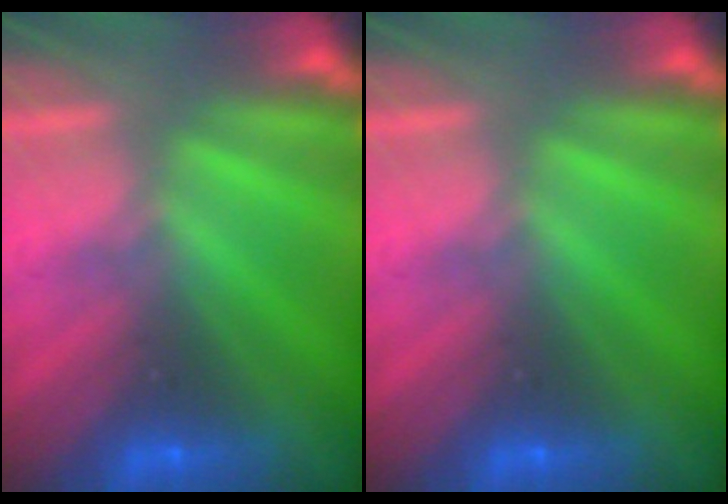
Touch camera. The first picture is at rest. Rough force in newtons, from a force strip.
{"total": 0.0}